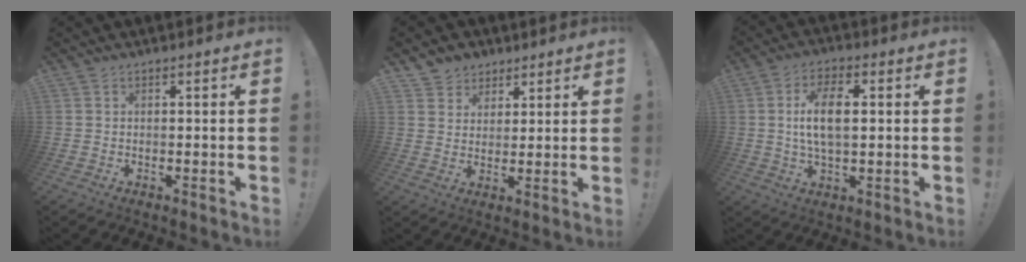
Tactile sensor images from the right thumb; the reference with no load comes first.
{"total": 5.6, "force": [3.5, 4.4, 0.0], "torque": [0.001, -0.029, 0.069]}
{"total": 10.2, "force": [1.4, 4.8, 8.9], "torque": [-0.164, -0.001, 0.020]}